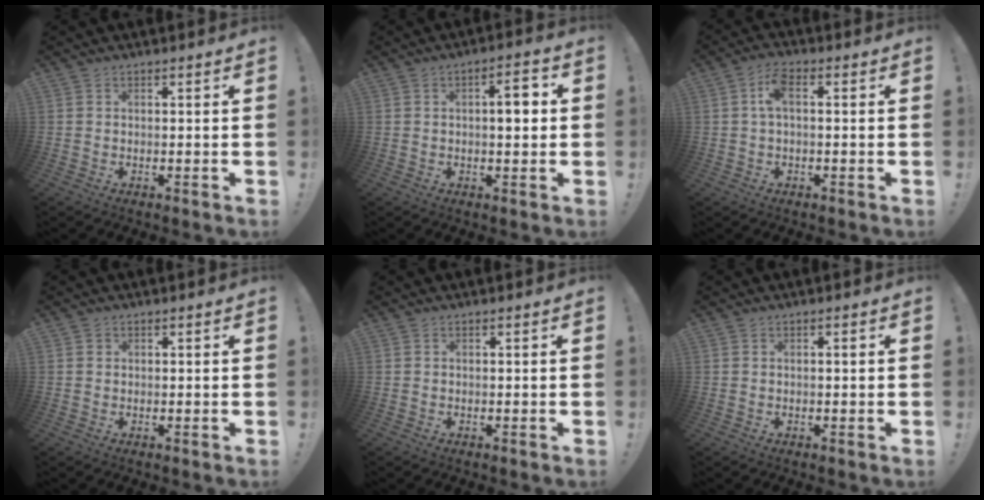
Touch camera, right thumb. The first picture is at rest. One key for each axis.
{"total": 5.8, "fx": 0.4, "fy": 2.0, "fz": 5.5, "tx": -0.070, "ty": 0.003, "tz": -0.003}
{"total": 5.1, "fx": 0.4, "fy": 2.1, "fz": 4.6, "tx": -0.094, "ty": 0.009, "tz": 0.006}
{"total": 0.8, "fx": 0.3, "fy": 0.8, "fz": 0.2, "tx": 0.006, "ty": 0.000, "tz": 0.003}
{"total": 0.0}
{"total": 0.9, "fx": -0.2, "fy": -0.1, "fz": 0.8, "tx": -0.007, "ty": -0.003, "tz": -0.006}